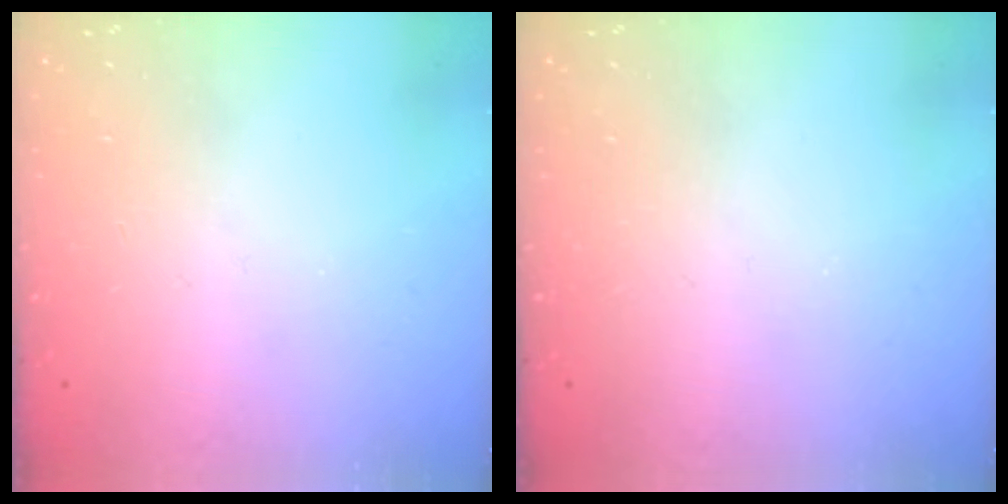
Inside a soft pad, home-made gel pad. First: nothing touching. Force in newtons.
{"total": 0.0}